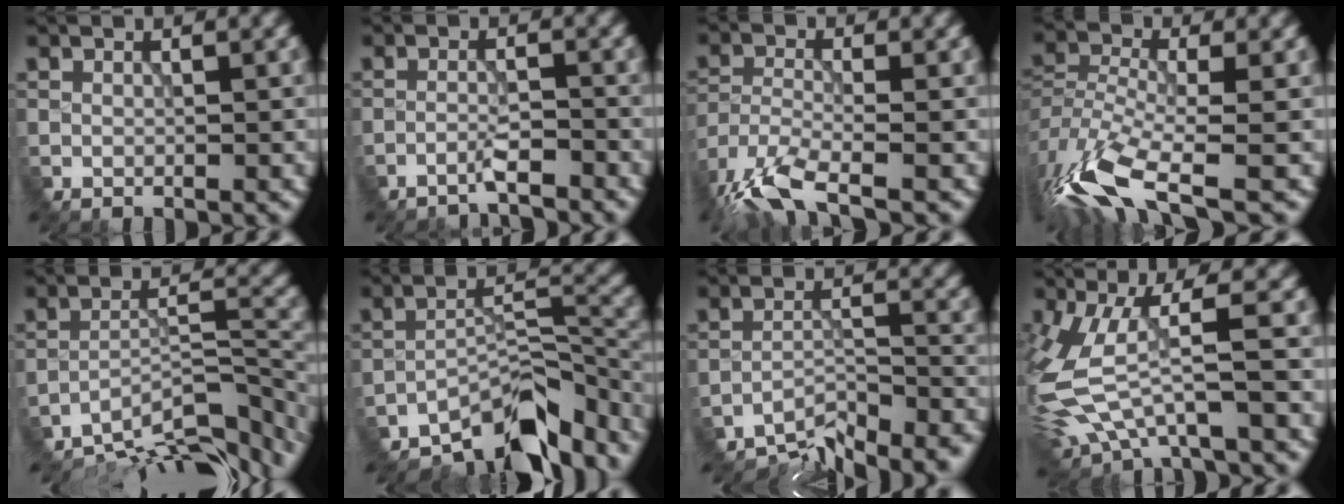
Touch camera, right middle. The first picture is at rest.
{"total": 1.8, "force": [-1.7, -0.4, -0.2], "torque": [0.003, 0.013, -0.043]}
{"total": 7.1, "force": [-5.4, 1.8, 4.1], "torque": [-0.101, -0.013, -0.111]}
{"total": 9.7, "force": [-6.3, 3.2, 6.7], "torque": [-0.161, -0.009, -0.117]}
{"total": 9.5, "force": [-8.4, 2.2, 3.7], "torque": [-0.067, 0.006, -0.133]}
{"total": 9.7, "force": [-8.1, 3.0, 4.4], "torque": [-0.061, 0.006, -0.141]}
{"total": 7.7, "force": [-7.1, 1.3, 2.6], "torque": [-0.048, 0.007, -0.111]}
{"total": 5.5, "force": [-0.9, 2.0, 5.0], "torque": [-0.150, -0.004, -0.019]}